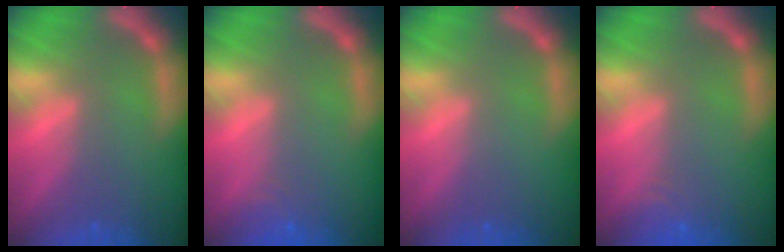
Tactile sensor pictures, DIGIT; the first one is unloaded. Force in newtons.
{"total": 1.9}
{"total": 0.0}
{"total": 2.4}